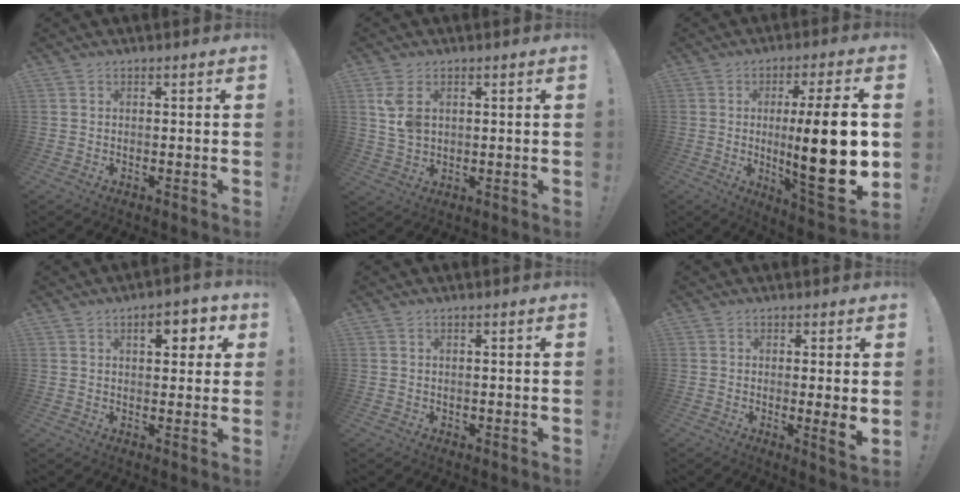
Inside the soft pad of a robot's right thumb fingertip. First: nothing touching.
{"total": 5.9, "force": [2.1, 3.9, 3.9], "torque": [-0.066, -0.008, 0.038]}
{"total": 21.7, "force": [-0.3, 3.1, 21.5], "torque": [-0.349, -0.023, -0.007]}
{"total": 7.1, "force": [2.9, 3.4, 5.6], "torque": [-0.058, -0.007, 0.041]}
{"total": 0.6, "force": [0.2, 0.5, 0.0], "torque": [0.006, 0.000, 0.002]}
{"total": 4.6, "force": [0.2, -0.3, 4.6], "torque": [-0.053, -0.019, 0.002]}